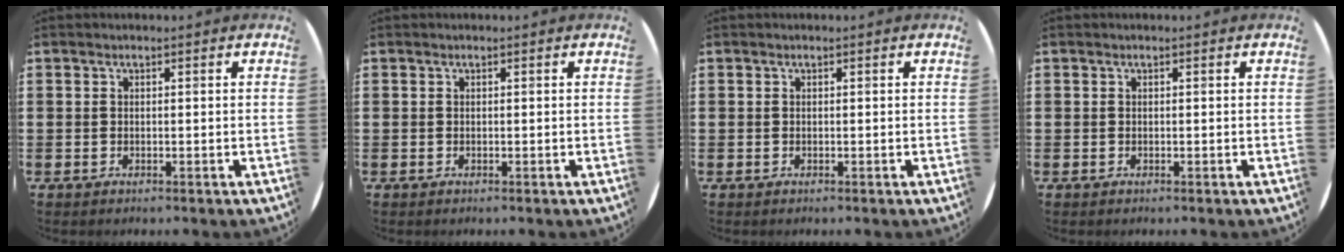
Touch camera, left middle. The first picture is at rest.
{"total": 0.0}
{"total": 0.0}
{"total": 0.0}